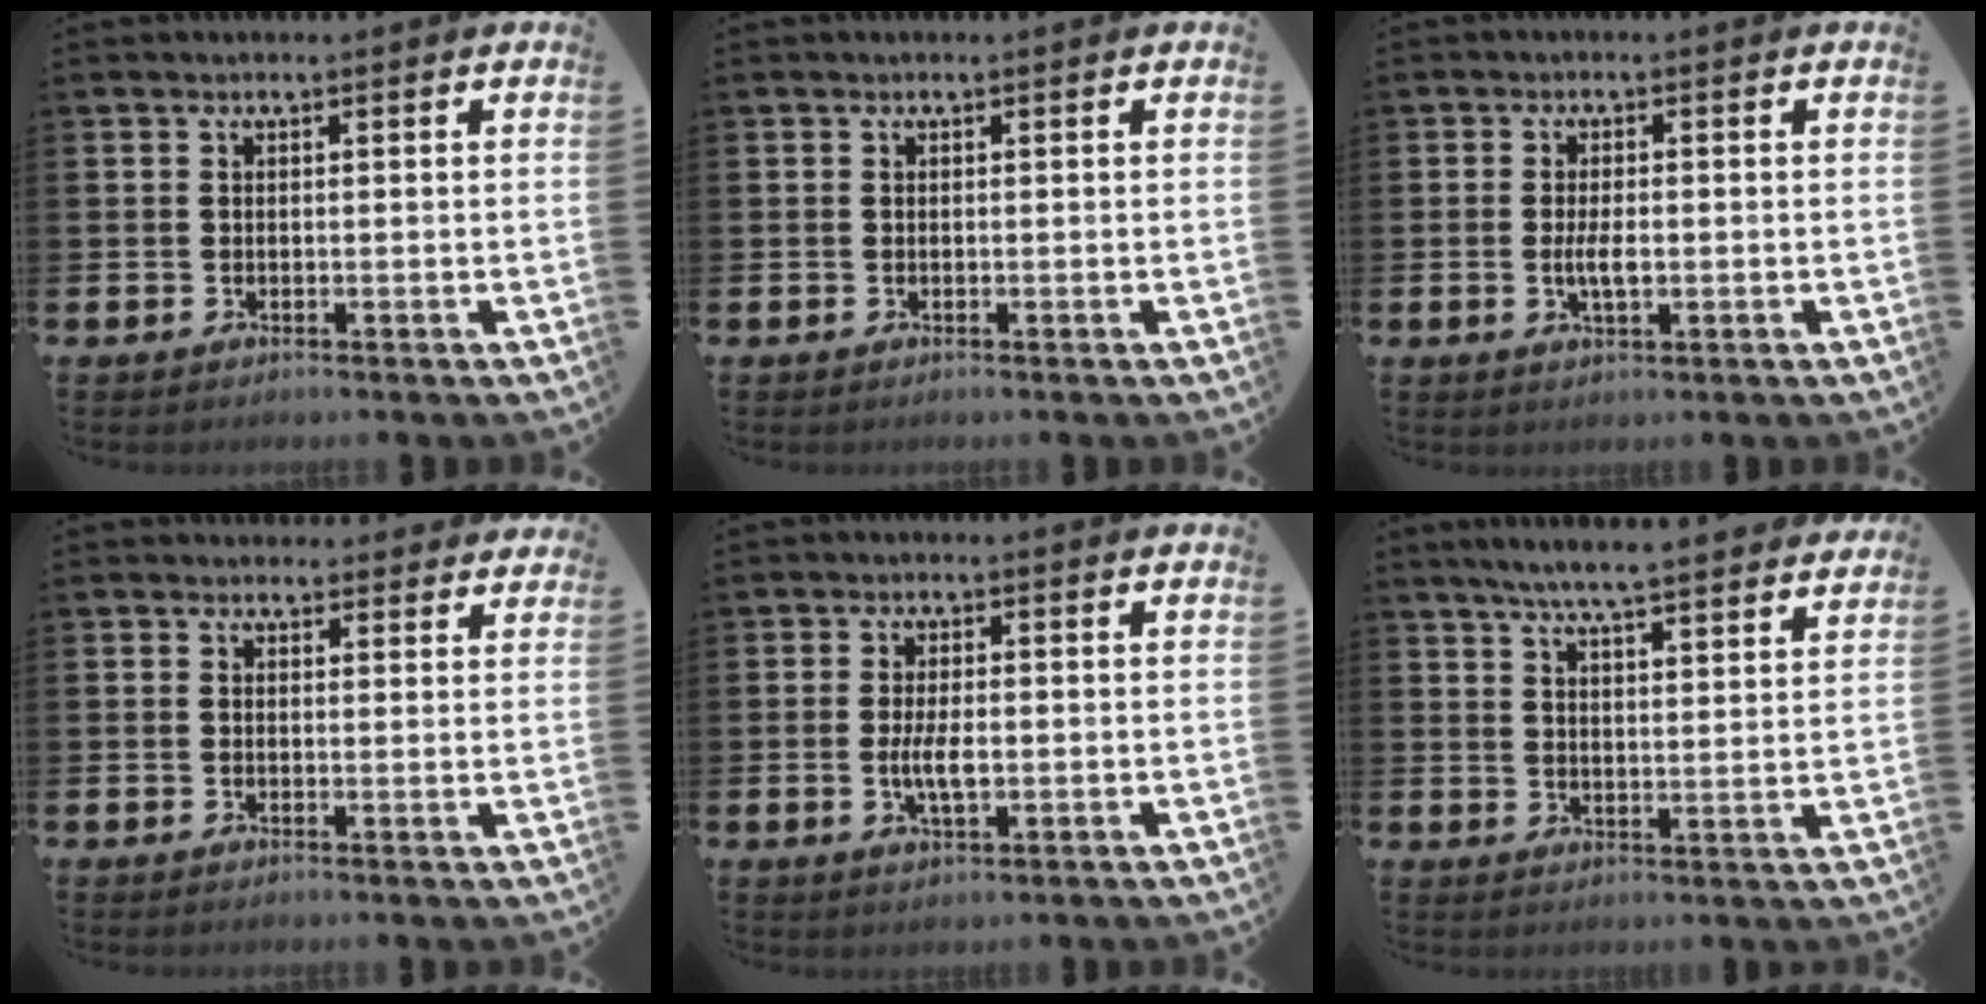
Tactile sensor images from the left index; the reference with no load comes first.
{"total": 0.0}
{"total": 3.0, "force": [-0.3, 1.2, 2.7], "torque": [-0.044, -0.001, -0.007]}
{"total": 2.4, "force": [2.3, 0.8, -0.1], "torque": [0.016, -0.012, 0.038]}
{"total": 3.7, "force": [-0.4, 1.6, 3.3], "torque": [-0.055, -0.005, -0.013]}
{"total": 6.4, "force": [6.1, -0.1, 1.9], "torque": [-0.051, -0.034, 0.105]}